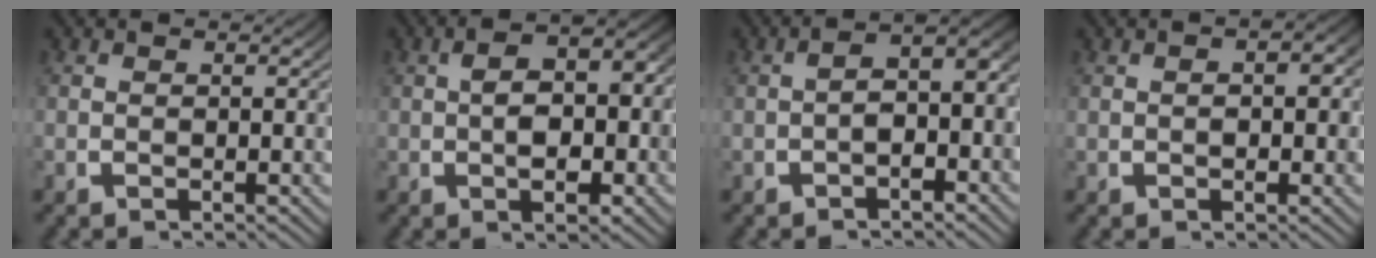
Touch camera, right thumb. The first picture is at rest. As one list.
[{"total": 7.3, "force": [0.3, 4.2, 5.9], "torque": [-0.075, -0.006, 0.007]}, {"total": 5.6, "force": [0.0, 3.3, 4.5], "torque": [-0.056, 0.008, -0.001]}, {"total": 2.2, "force": [-0.1, 1.3, 1.7], "torque": [-0.024, -0.010, 0.005]}]